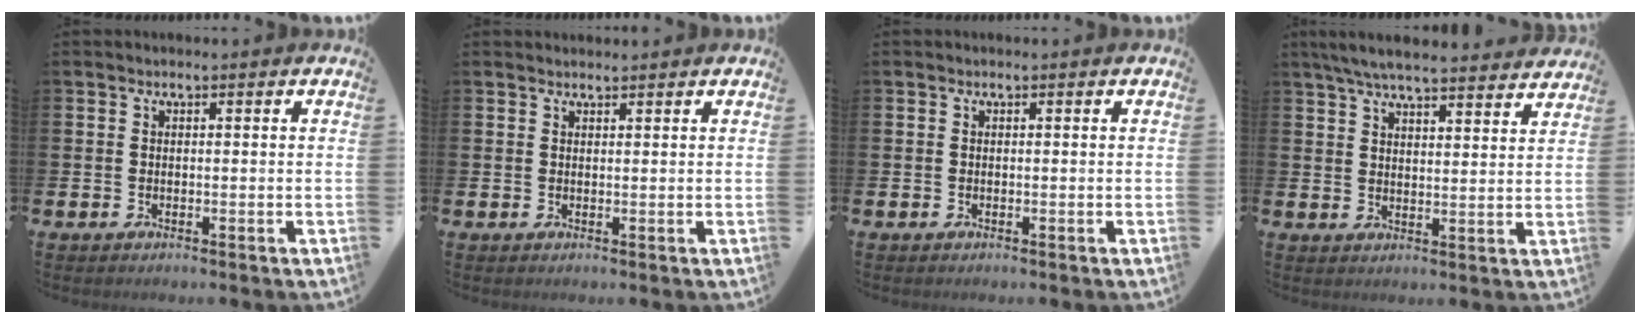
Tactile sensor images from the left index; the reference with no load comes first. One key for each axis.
{"total": 1.0, "fx": 1.0, "fy": 0.2, "fz": 0.0, "tx": 0.009, "ty": -0.002, "tz": 0.017}
{"total": 0.0}
{"total": 6.7, "fx": 6.3, "fy": 0.8, "fz": 2.0, "tx": -0.052, "ty": -0.029, "tz": 0.114}